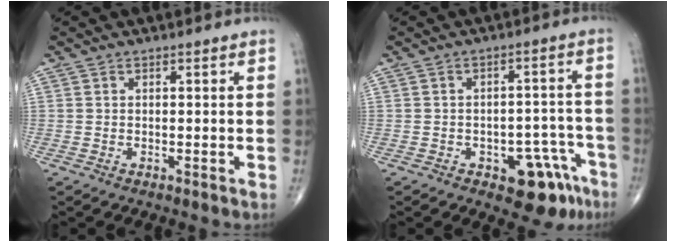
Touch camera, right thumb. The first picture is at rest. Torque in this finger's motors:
{"motor_torque": [2.75, 2.26, 0.56, -0.51, 0.10]}